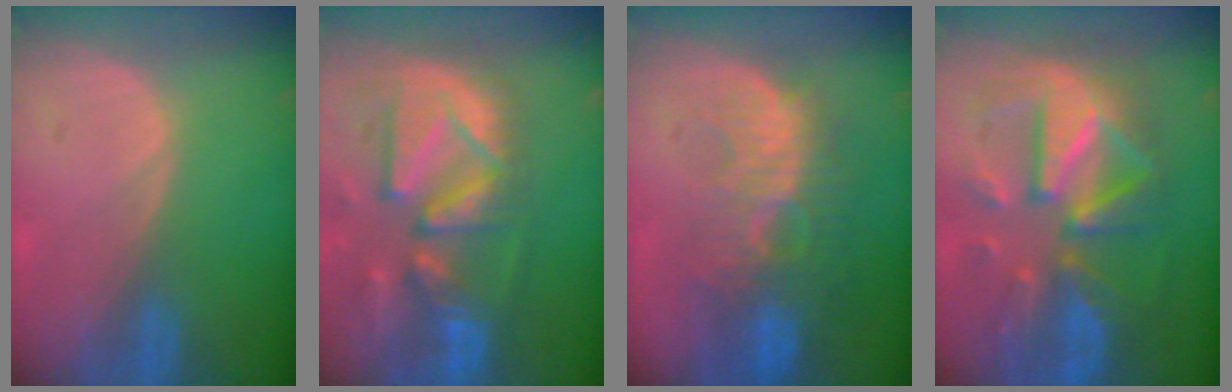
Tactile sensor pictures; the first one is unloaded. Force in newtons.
{"total": 13.3, "press": 11.4, "slide": 6.9}
{"total": 10.8, "press": 9.4, "slide": 5.3}
{"total": 12.2, "press": 12.1, "slide": 1.1}